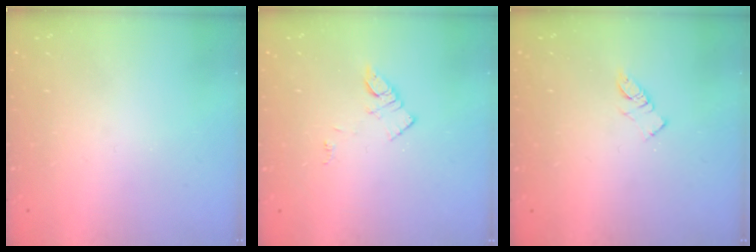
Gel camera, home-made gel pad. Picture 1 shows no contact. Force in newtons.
{"total": 5.8, "press": 5.8, "slide": 0.6}
{"total": 5.8, "press": 5.8, "slide": 0.4}